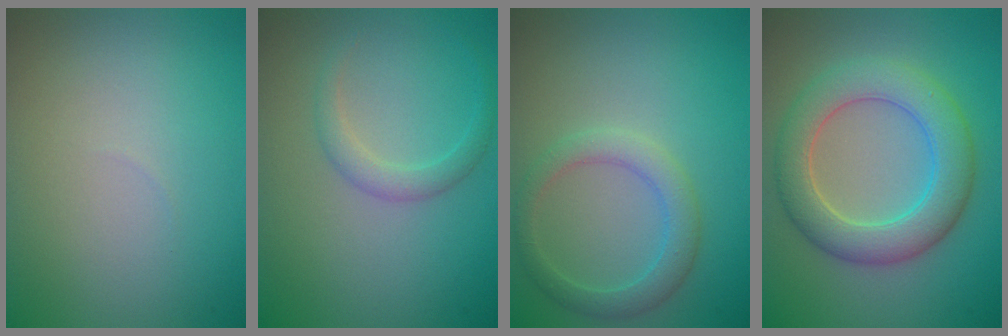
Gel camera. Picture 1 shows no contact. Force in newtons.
{"total": 1.8, "press": 1.8, "slide": 0.1}
{"total": 2.8, "press": 2.8, "slide": 0.1}
{"total": 6.3, "press": 6.3, "slide": 0.5}